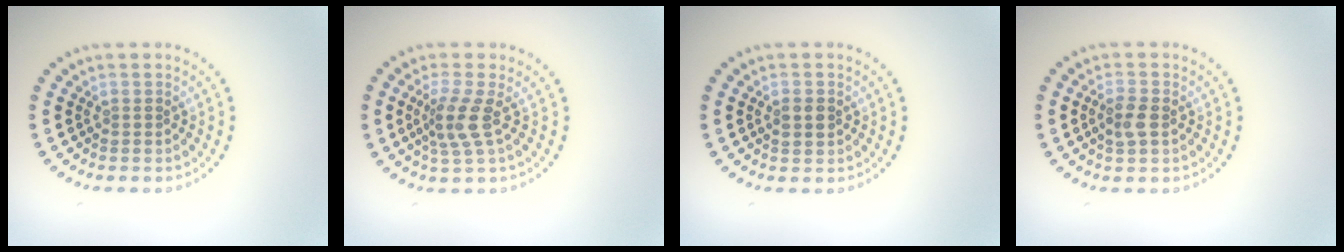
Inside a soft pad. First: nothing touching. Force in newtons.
{"total": 2.8, "press": 2.2, "slide": 1.8}
{"total": 1.3, "press": 1.3, "slide": 0.1}
{"total": 2.1, "press": 2.0, "slide": 0.4}